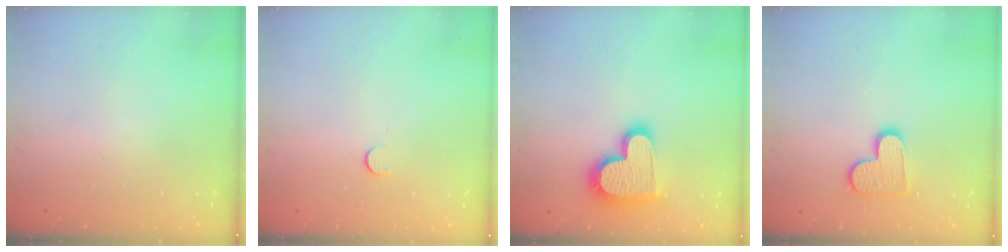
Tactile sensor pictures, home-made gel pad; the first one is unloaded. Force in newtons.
{"total": 6.1, "press": 6.1, "slide": 0.6}
{"total": 17.5, "press": 17.4, "slide": 1.3}
{"total": 10.5, "press": 10.5, "slide": 0.5}